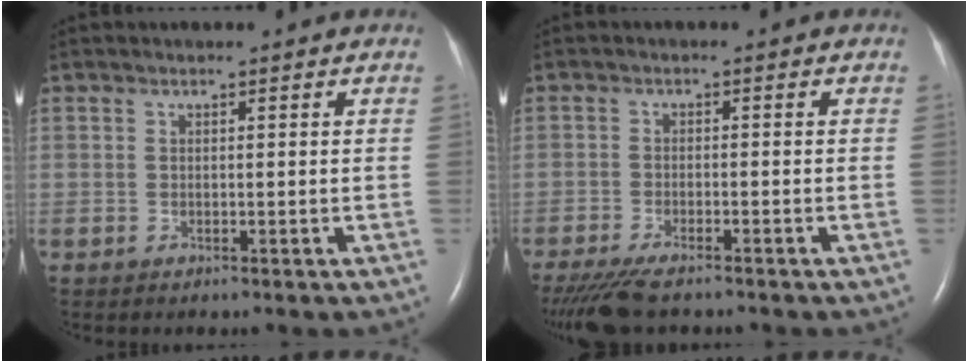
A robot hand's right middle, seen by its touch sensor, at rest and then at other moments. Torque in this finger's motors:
{"motor_torque": [0.66, -0.65, 0.09, 0.04]}